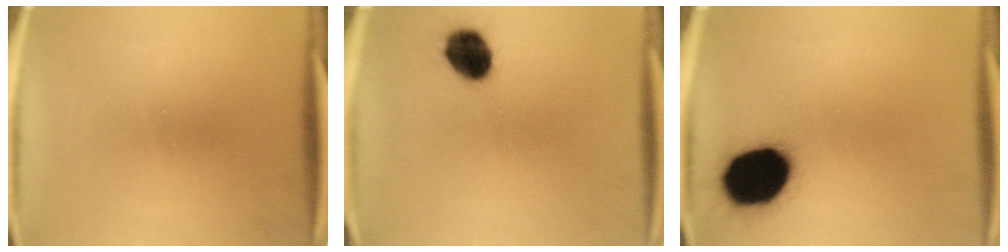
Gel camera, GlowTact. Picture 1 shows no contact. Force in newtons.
{"total": 9.3}
{"total": 18.8}